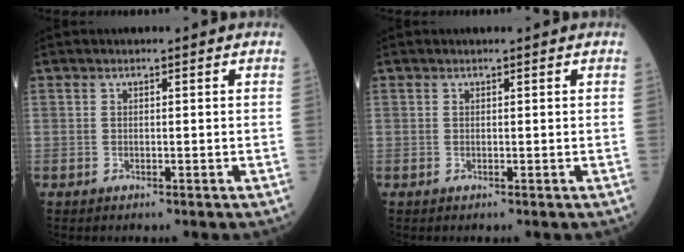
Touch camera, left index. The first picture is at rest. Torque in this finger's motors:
{"motor_torque": [0.38, -0.22, -0.06, -0.01]}